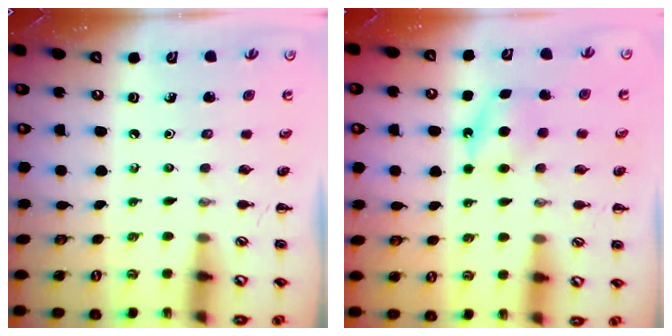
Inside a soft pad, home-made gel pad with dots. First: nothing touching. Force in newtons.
{"total": 5.7, "press": 5.5, "slide": 1.5}